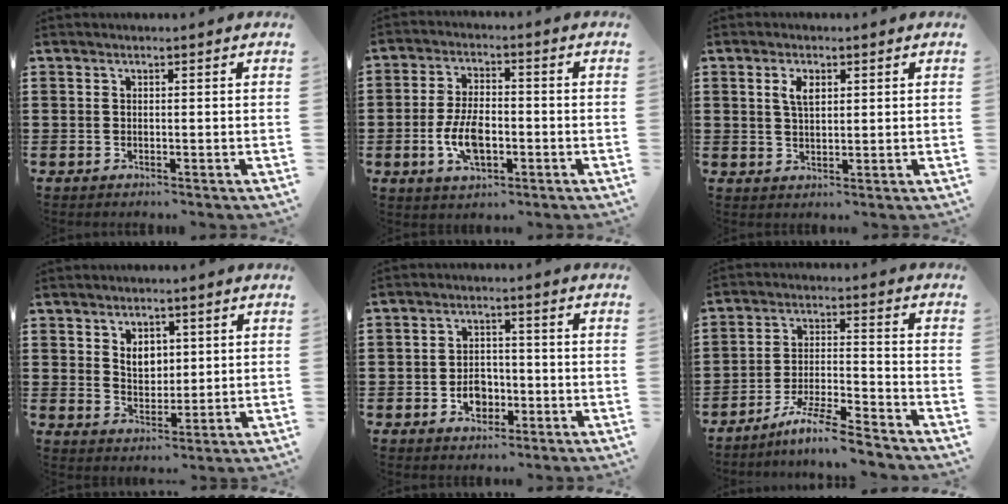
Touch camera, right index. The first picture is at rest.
{"total": 7.1, "force": [-2.0, 3.7, 5.8], "torque": [-0.131, 0.000, -0.041]}
{"total": 3.1, "force": [1.1, 1.5, 2.4], "torque": [-0.053, 0.007, 0.019]}
{"total": 3.9, "force": [1.6, 2.9, 2.0], "torque": [-0.043, 0.008, 0.026]}
{"total": 4.0, "force": [-1.5, 3.0, 2.0], "torque": [-0.034, 0.000, -0.031]}
{"total": 7.6, "force": [-6.7, -0.2, 3.5], "torque": [-0.074, -0.004, -0.131]}